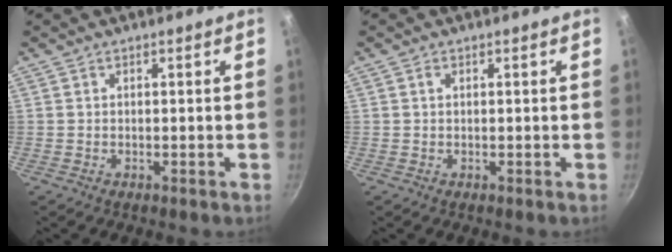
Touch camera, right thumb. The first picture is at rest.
{"total": 0.8, "force": [0.3, 0.5, 0.6], "torque": [-0.011, 0.003, 0.005]}